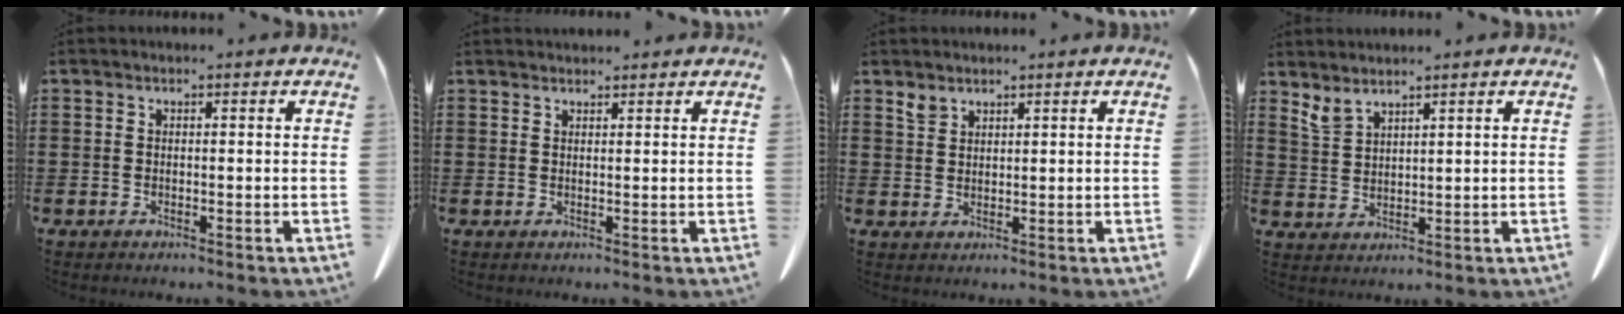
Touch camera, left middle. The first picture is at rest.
{"total": 1.2, "force": [1.2, 0.2, 0.1], "torque": [-0.005, 0.001, 0.023]}
{"total": 1.8, "force": [1.6, 0.7, 0.4], "torque": [-0.013, -0.001, 0.032]}
{"total": 2.8, "force": [2.6, 0.3, 1.1], "torque": [-0.028, -0.004, 0.050]}